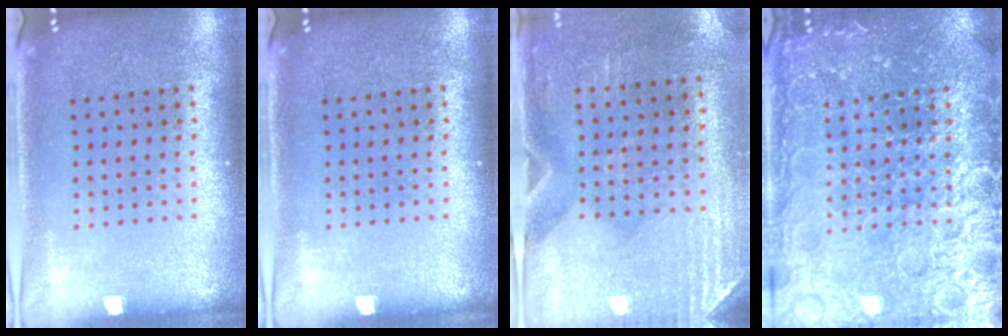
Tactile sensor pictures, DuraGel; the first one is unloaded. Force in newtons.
{"total": 0.0}
{"total": 2.9, "press": 2.5, "slide": 1.5}
{"total": 6.9, "press": 6.9, "slide": 0.8}